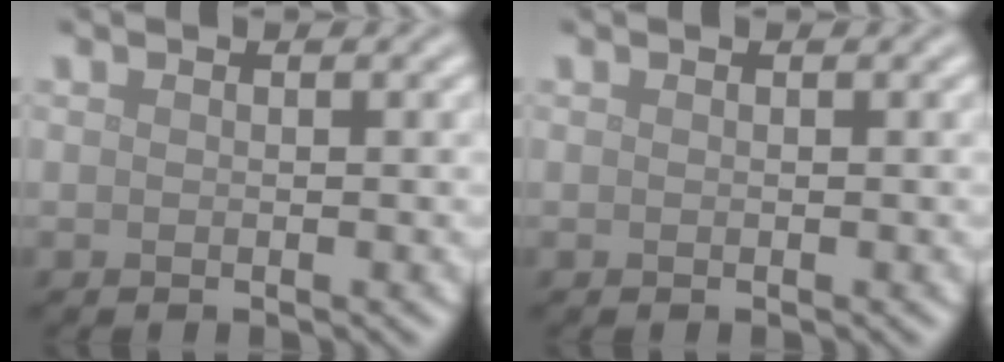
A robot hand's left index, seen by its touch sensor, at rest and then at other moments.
{"total": 0.0}